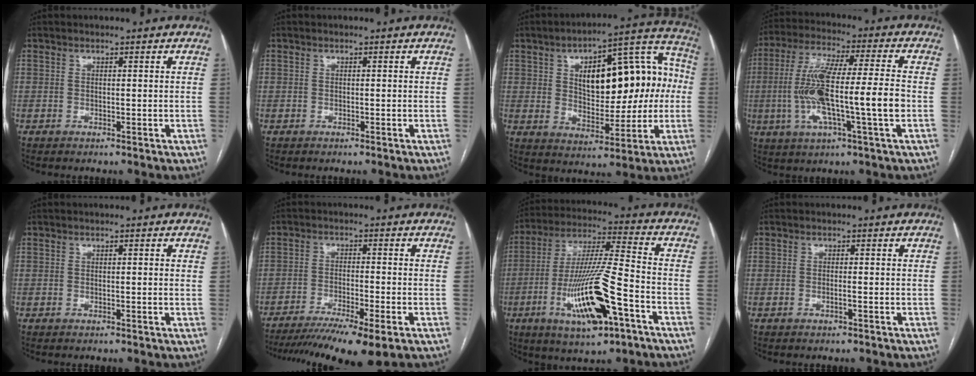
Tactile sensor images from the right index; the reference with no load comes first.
{"total": 0.0}
{"total": 20.7, "force": [2.4, 8.8, 18.6], "torque": [-0.265, 0.049, 0.044]}
{"total": 15.1, "force": [-2.3, 0.9, 14.9], "torque": [-0.291, 0.007, -0.045]}
{"total": 0.7, "force": [0.3, 0.1, 0.7], "torque": [-0.013, 0.001, 0.001]}
{"total": 12.4, "force": [-9.1, 0.4, 8.5], "torque": [-0.134, -0.026, -0.145]}
{"total": 17.5, "force": [-6.9, 2.5, 15.9], "torque": [-0.318, -0.015, -0.115]}
{"total": 0.7, "force": [-0.3, -0.1, 0.7], "torque": [-0.014, 0.000, -0.004]}